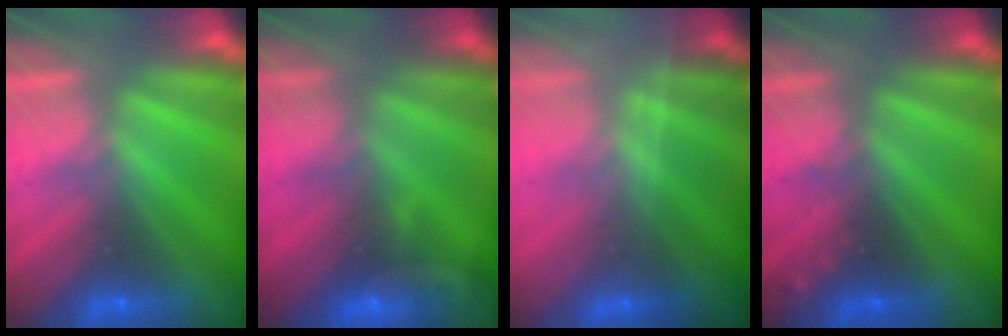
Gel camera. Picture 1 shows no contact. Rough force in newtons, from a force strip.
{"total": 4.6}
{"total": 1.7}
{"total": 2.5}